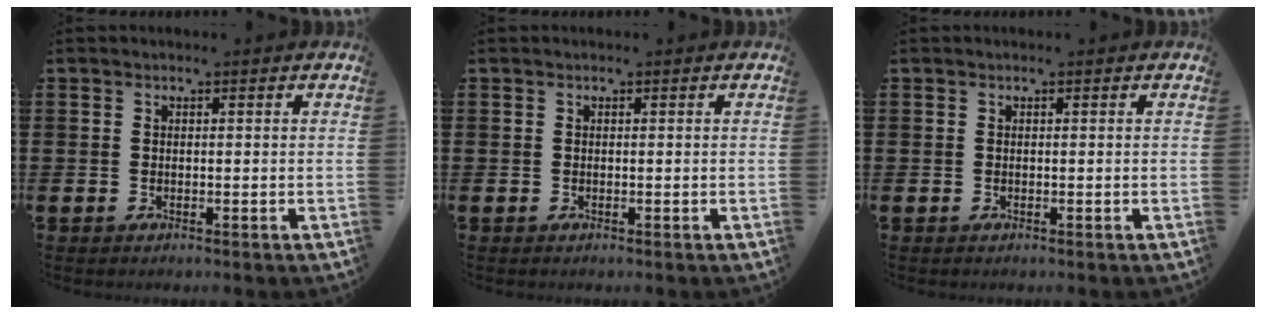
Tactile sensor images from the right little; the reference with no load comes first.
{"total": 0.0}
{"total": 0.0}